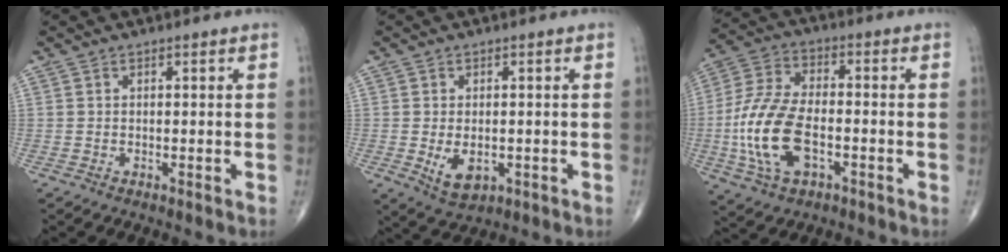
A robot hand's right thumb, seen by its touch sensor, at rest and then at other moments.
{"total": 5.3, "force": [-1.2, 3.2, 4.1], "torque": [-0.059, -0.008, -0.008]}
{"total": 15.5, "force": [-3.7, 8.4, 12.4], "torque": [-0.263, 0.019, -0.069]}